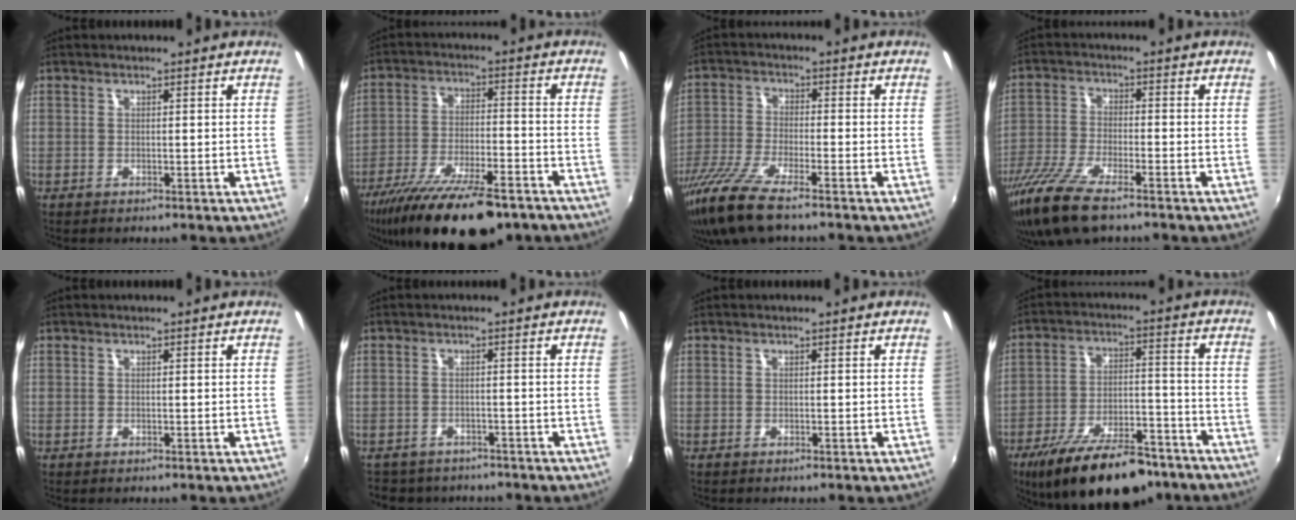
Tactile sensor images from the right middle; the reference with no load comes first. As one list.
[{"total": 20.8, "force": [-15.5, 6.0, 12.5], "torque": [-0.237, -0.046, -0.245]}, {"total": 12.2, "force": [-9.1, 1.9, 7.9], "torque": [-0.180, -0.040, -0.178]}, {"total": 12.4, "force": [-8.9, 3.2, 8.0], "torque": [-0.183, -0.040, -0.176]}, {"total": 0.0}, {"total": 6.5, "force": [-5.6, 3.0, 1.3], "torque": [-0.036, -0.007, -0.083]}, {"total": 0.0}, {"total": 21.7, "force": [-16.3, 8.3, 11.8], "torque": [-0.213, -0.012, -0.240]}]